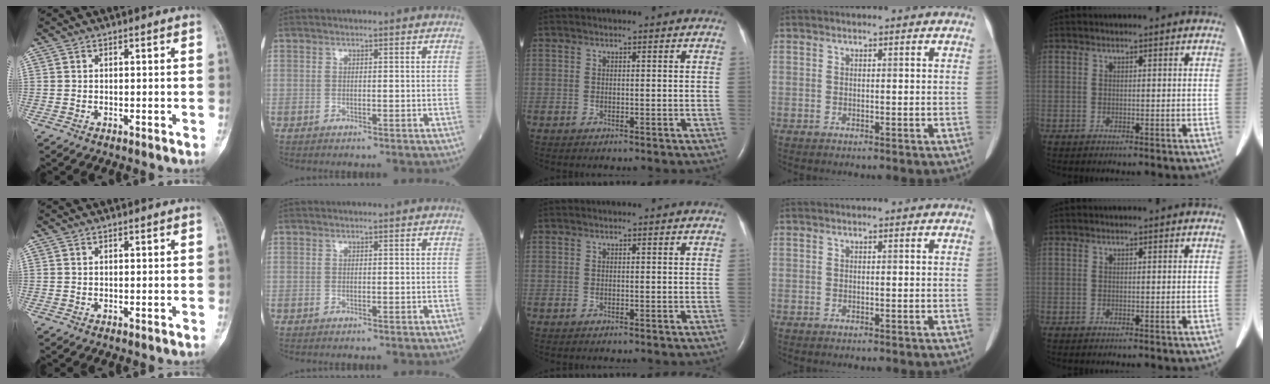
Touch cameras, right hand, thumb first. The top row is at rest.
{}